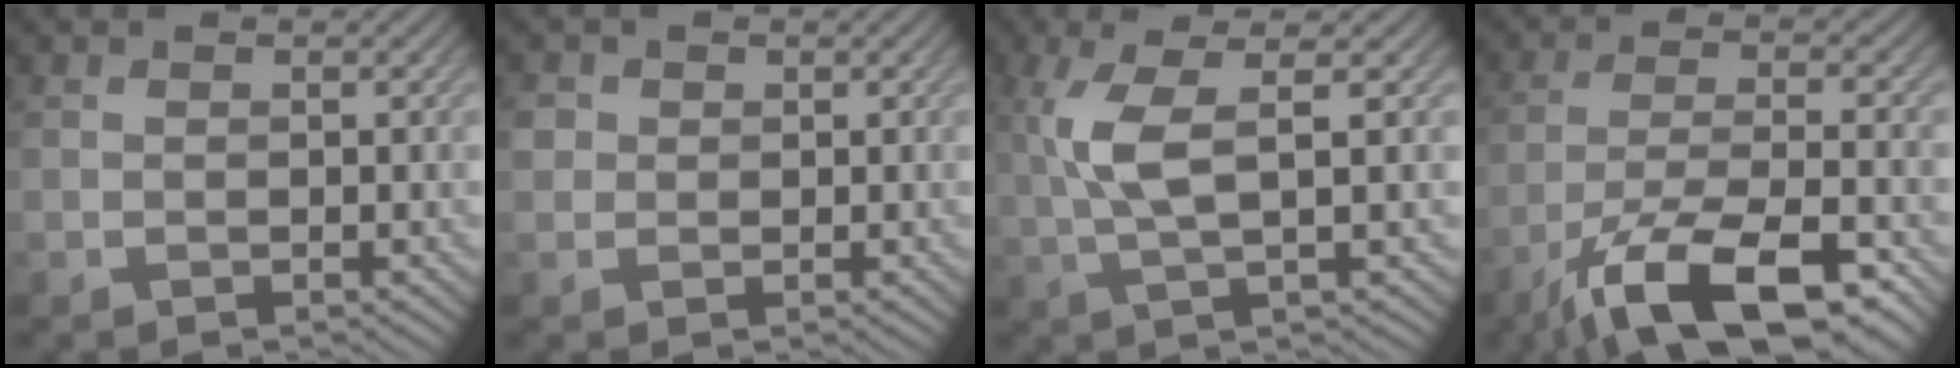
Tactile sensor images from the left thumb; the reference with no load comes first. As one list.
[{"total": 2.0, "force": [0.4, 1.9, 0.5], "torque": [-0.014, 0.000, 0.004]}, {"total": 6.1, "force": [1.3, 1.2, 5.8], "torque": [-0.133, 0.008, 0.027]}, {"total": 13.1, "force": [-8.5, 3.7, 9.2], "torque": [-0.174, -0.008, -0.151]}]